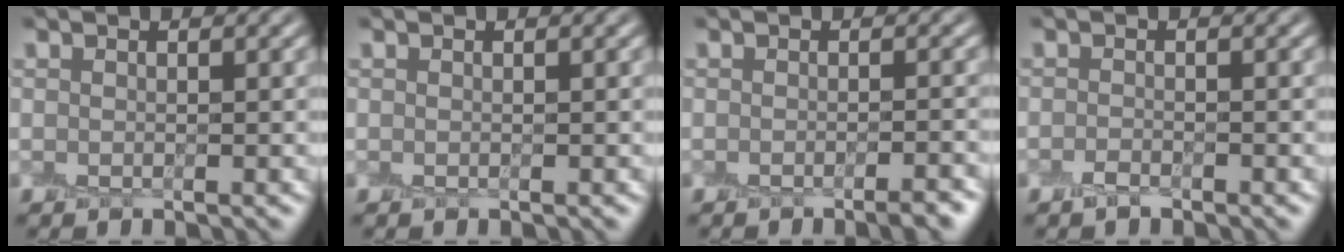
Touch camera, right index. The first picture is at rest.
{"total": 0.0}
{"total": 2.5, "force": [-1.5, 0.6, 1.9], "torque": [-0.015, 0.001, -0.025]}
{"total": 1.0, "force": [-0.7, 0.4, 0.5], "torque": [-0.012, 0.000, -0.014]}